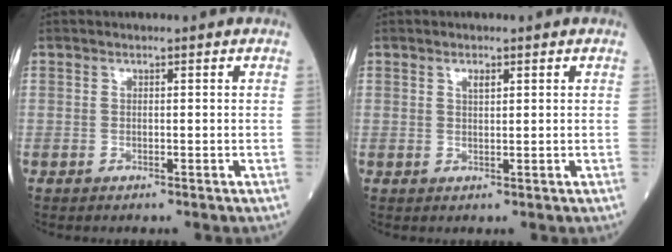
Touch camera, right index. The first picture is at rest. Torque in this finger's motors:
{"motor_torque": [0.08, 0.04, 0.03, 0.01]}